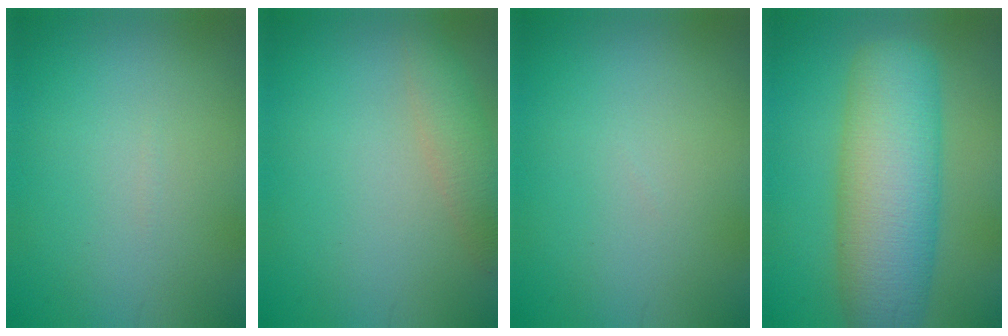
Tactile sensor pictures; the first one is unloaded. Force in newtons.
{"total": 2.4, "press": 2.4, "slide": 0.2}
{"total": 0.0}
{"total": 9.8, "press": 9.8, "slide": 0.4}